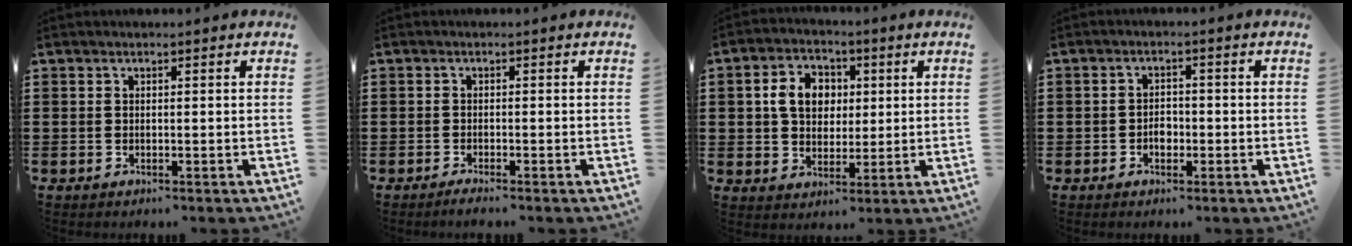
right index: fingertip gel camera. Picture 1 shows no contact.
{"total": 1.2, "force": [-1.1, -0.2, 0.4], "torque": [-0.007, -0.005, -0.020]}
{"total": 6.8, "force": [1.3, 5.5, 3.9], "torque": [-0.088, 0.018, 0.019]}
{"total": 2.1, "force": [-0.8, 1.4, 1.3], "torque": [-0.027, 0.001, -0.015]}